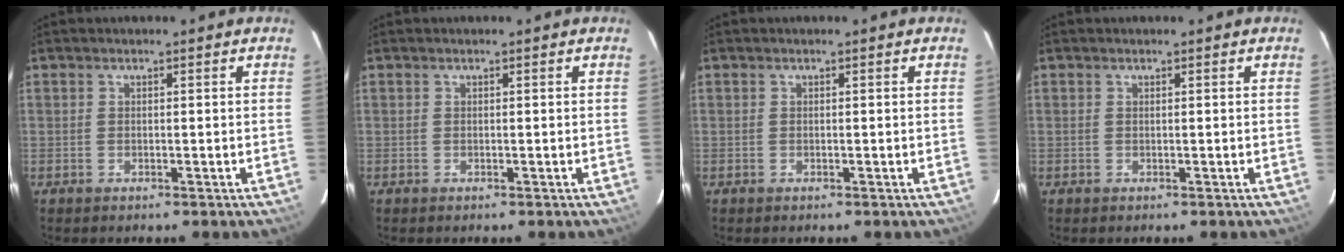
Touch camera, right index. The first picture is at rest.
{"total": 0.0}
{"total": 0.0}
{"total": 0.0}